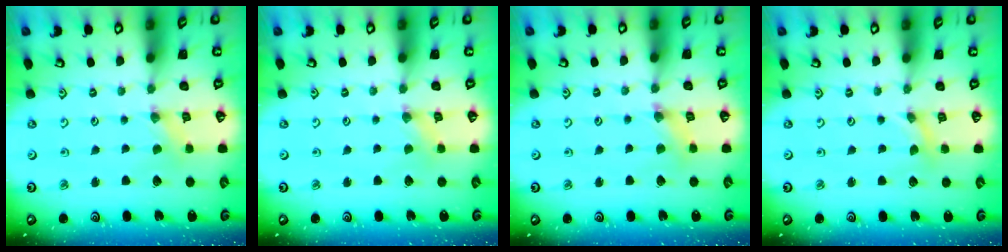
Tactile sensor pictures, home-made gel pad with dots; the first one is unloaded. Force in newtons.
{"total": 0.6, "press": 0.6, "slide": 0.2}
{"total": 2.7, "press": 2.7, "slide": 0.4}
{"total": 0.0}